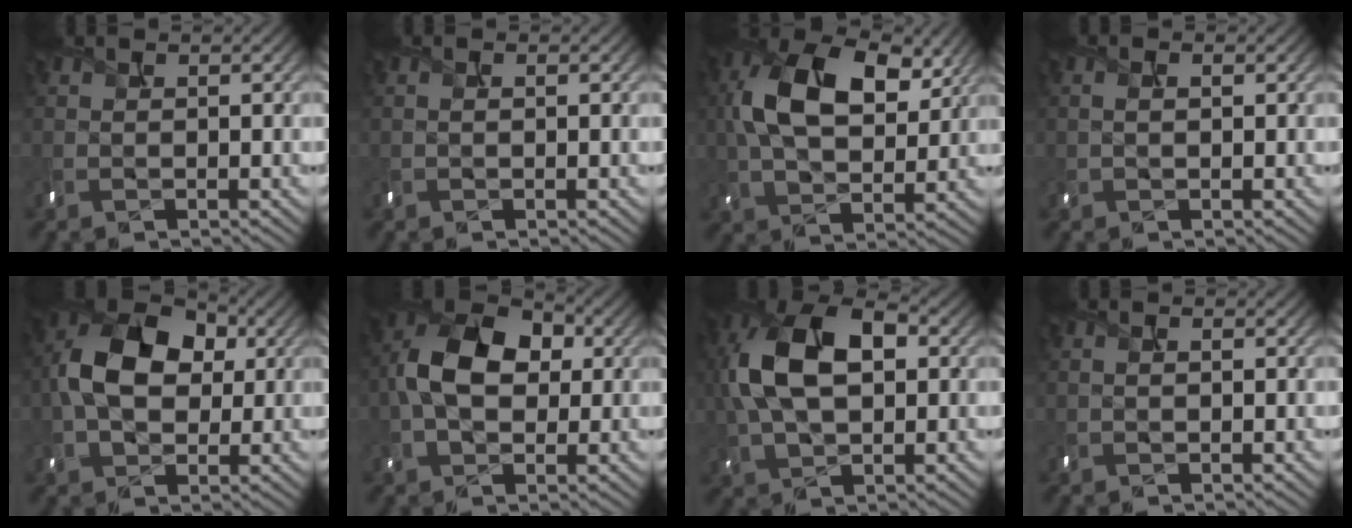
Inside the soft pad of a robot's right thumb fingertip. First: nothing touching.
{"total": 0.0}
{"total": 13.1, "force": [3.7, 7.7, 10.0], "torque": [-0.206, 0.014, 0.063]}
{"total": 1.3, "force": [0.3, 0.7, 1.1], "torque": [-0.019, -0.006, 0.005]}
{"total": 11.6, "force": [1.3, 7.7, 8.6], "torque": [-0.186, 0.018, 0.011]}
{"total": 10.8, "force": [1.0, 7.0, 8.2], "torque": [-0.175, 0.019, 0.005]}
{"total": 13.0, "force": [1.9, 7.6, 10.3], "torque": [-0.235, 0.017, 0.028]}
{"total": 0.7, "force": [0.1, 0.3, 0.6], "torque": [-0.014, 0.000, 0.002]}